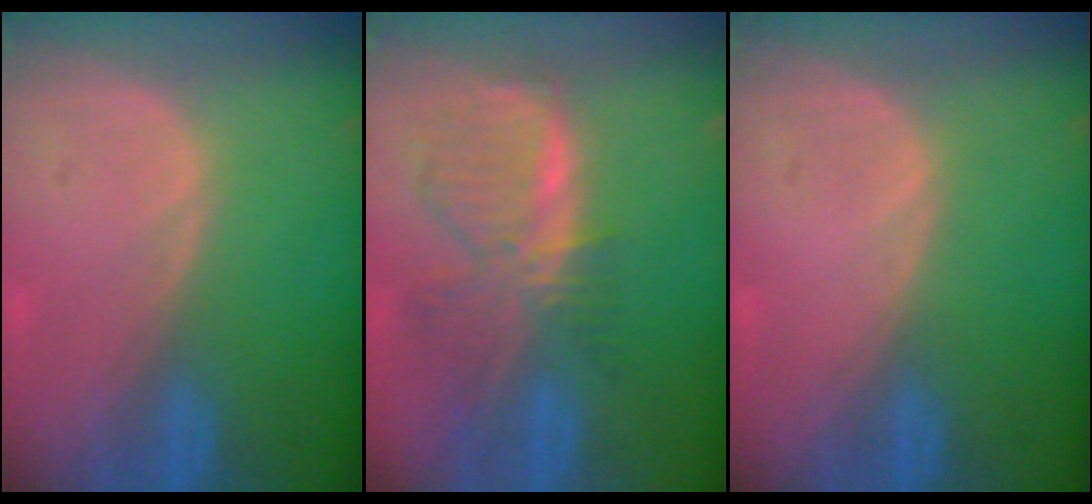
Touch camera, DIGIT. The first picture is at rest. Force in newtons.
{"total": 8.3, "press": 7.3, "slide": 4.0}
{"total": 0.0}